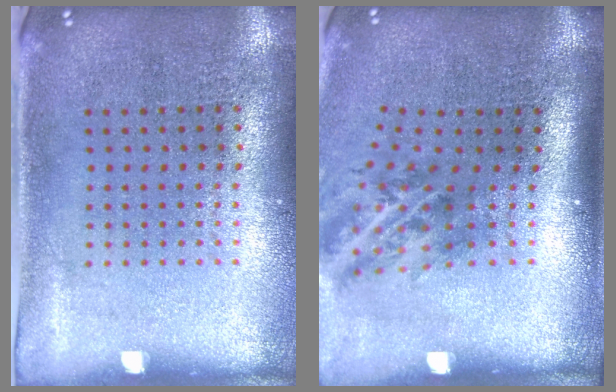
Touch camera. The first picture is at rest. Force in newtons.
{"total": 1.7, "press": 1.1, "slide": 1.3}